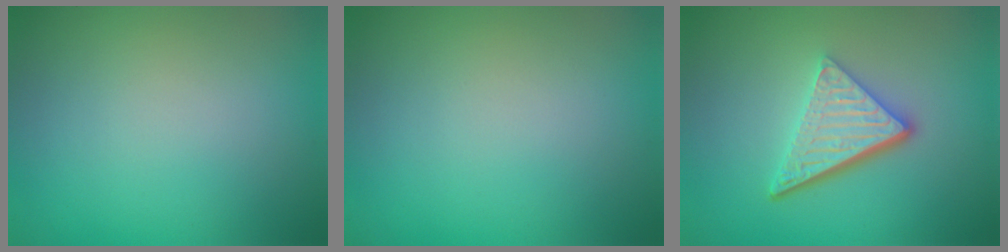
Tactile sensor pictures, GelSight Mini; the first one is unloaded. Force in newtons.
{"total": 0.0}
{"total": 5.2, "press": 3.5, "slide": 3.8}